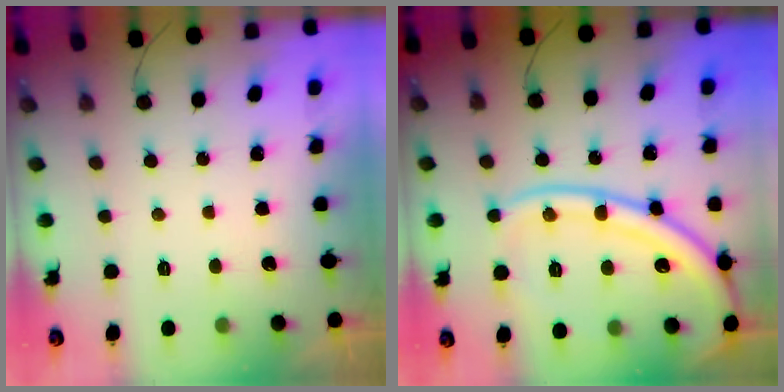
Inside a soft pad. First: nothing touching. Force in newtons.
{"total": 20.5, "press": 20.4, "slide": 2.2}